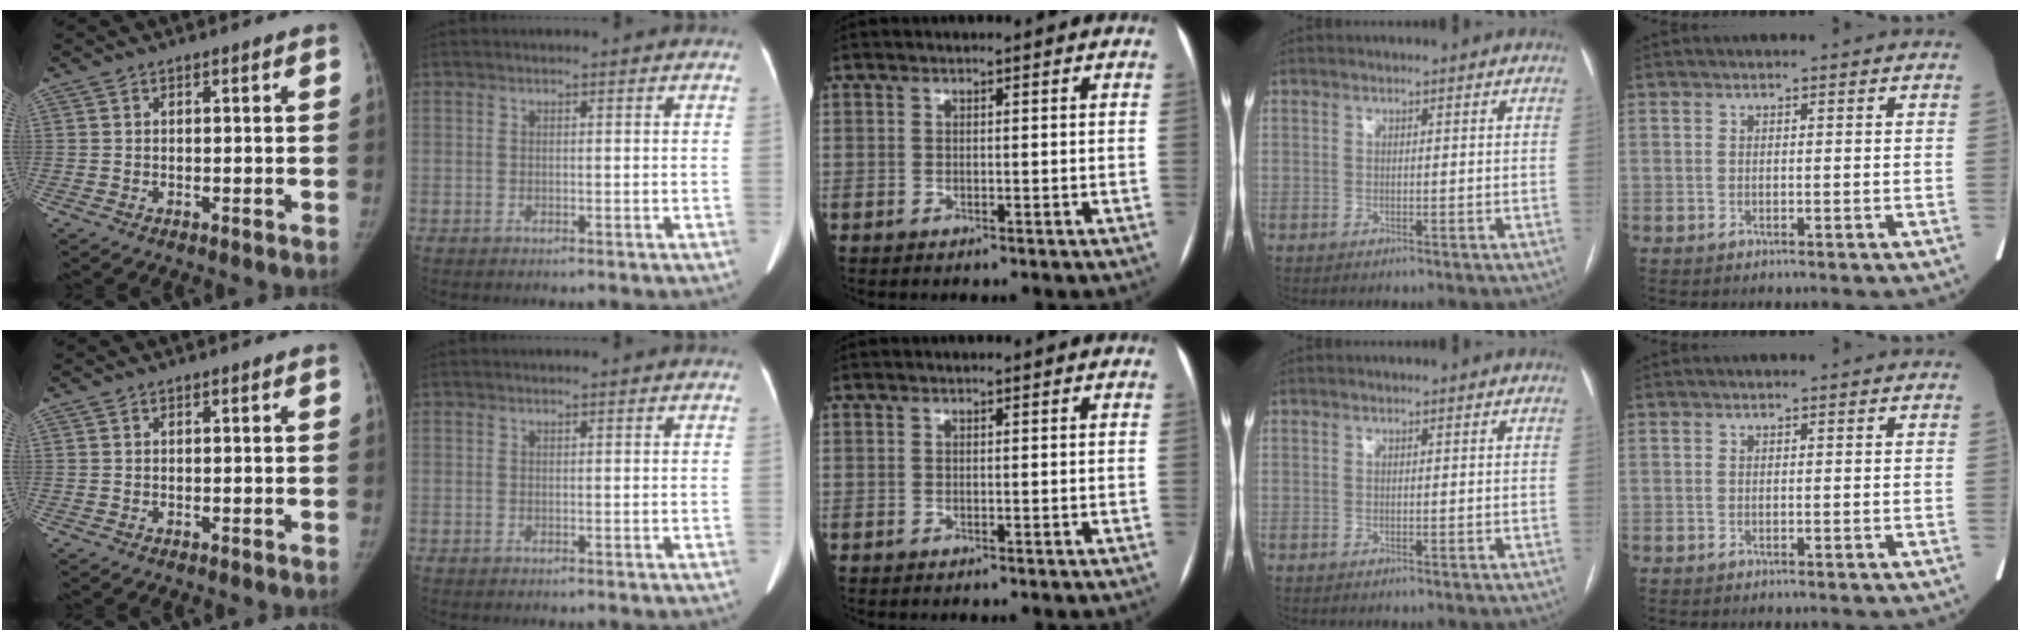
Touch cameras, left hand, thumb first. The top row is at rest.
{"index": {"total": 1.0, "force": [0.9, 0.0, 0.4], "torque": [-0.009, 0.005, 0.012]}}